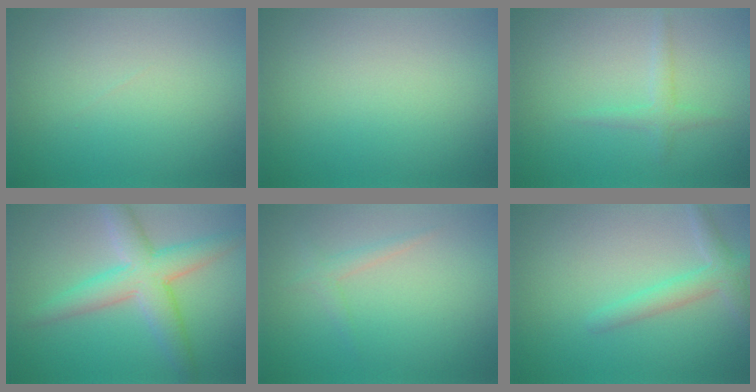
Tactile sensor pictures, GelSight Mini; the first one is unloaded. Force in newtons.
{"total": 0.0}
{"total": 1.4, "press": 1.4, "slide": 0.1}
{"total": 5.4, "press": 5.4, "slide": 0.2}
{"total": 1.2, "press": 1.2, "slide": 0.0}
{"total": 2.5, "press": 2.5, "slide": 0.1}